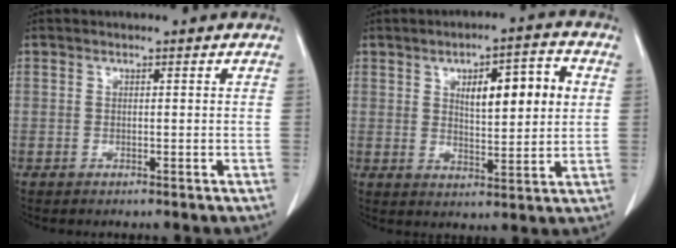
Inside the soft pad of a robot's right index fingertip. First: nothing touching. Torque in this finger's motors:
{"motor_torque": [0.43, 0.34, 0.14, 0.04]}